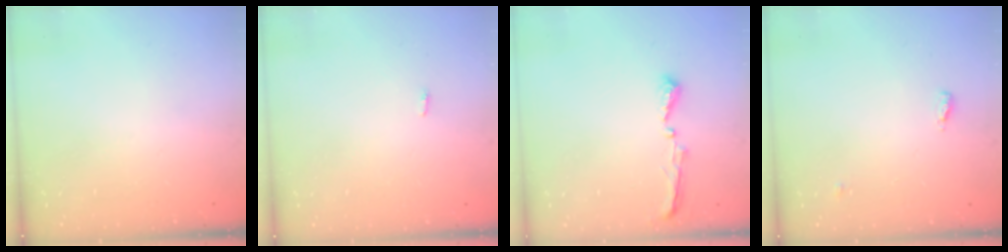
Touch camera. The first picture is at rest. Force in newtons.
{"total": 2.8, "press": 1.8, "slide": 2.2}
{"total": 5.5, "press": 5.5, "slide": 0.5}
{"total": 4.6, "press": 4.5, "slide": 0.7}